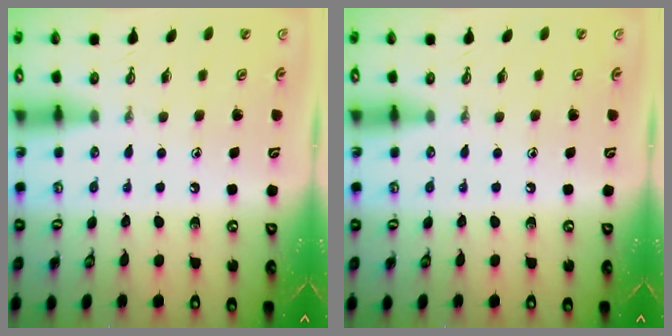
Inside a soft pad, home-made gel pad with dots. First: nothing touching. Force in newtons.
{"total": 0.0}